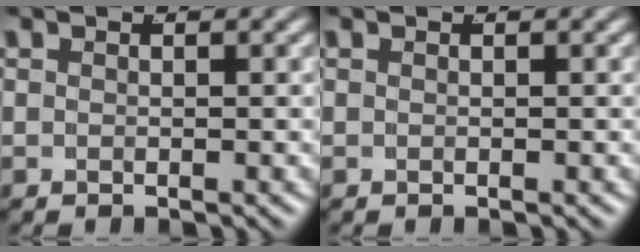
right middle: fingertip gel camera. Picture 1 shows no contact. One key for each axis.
{"total": 0.0}